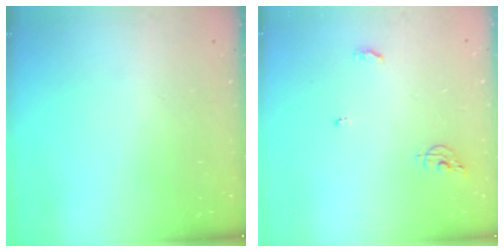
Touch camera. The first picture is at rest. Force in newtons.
{"total": 6.3, "press": 6.3, "slide": 0.2}